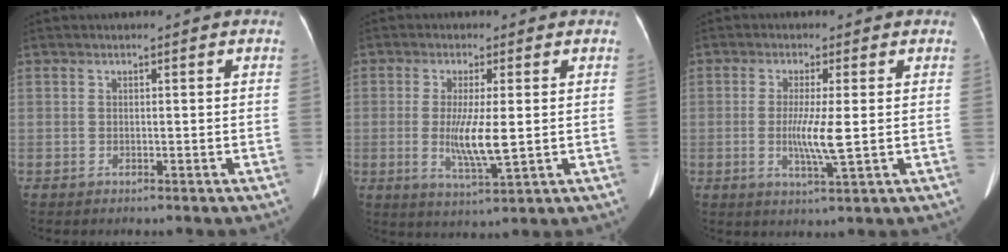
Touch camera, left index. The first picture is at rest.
{"total": 6.7, "force": [-0.3, 0.8, 6.6], "torque": [-0.132, -0.017, -0.005]}
{"total": 5.4, "force": [-0.3, 0.0, 5.3], "torque": [-0.109, -0.014, -0.006]}